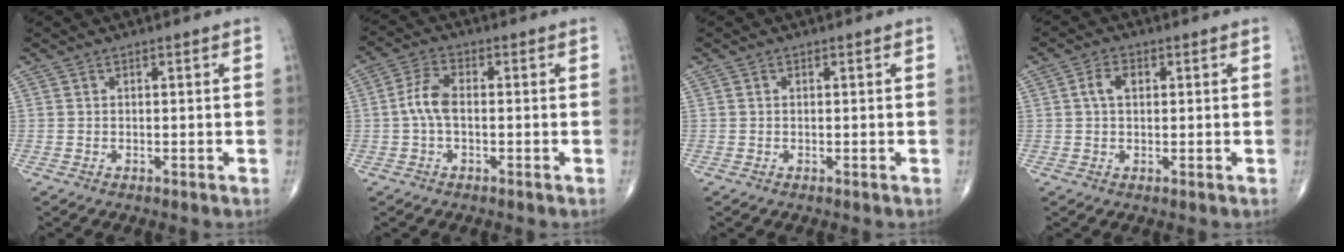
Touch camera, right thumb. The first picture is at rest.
{"total": 6.5, "force": [-0.6, 3.5, 5.4], "torque": [-0.117, 0.020, -0.018]}
{"total": 0.0}
{"total": 3.5, "force": [0.8, 2.2, 2.6], "torque": [-0.052, 0.009, 0.012]}